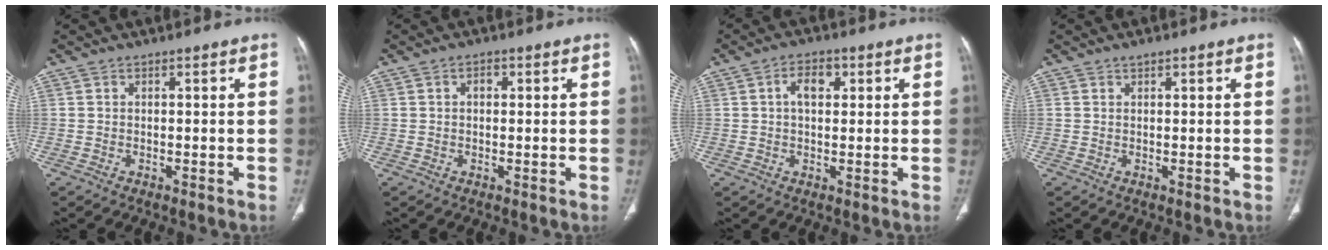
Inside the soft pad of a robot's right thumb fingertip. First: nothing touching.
{"total": 1.4, "force": [0.4, 1.0, 1.0], "torque": [-0.012, 0.007, 0.004]}
{"total": 4.7, "force": [1.4, 2.8, 3.5], "torque": [-0.049, 0.006, 0.019]}
{"total": 1.0, "force": [0.8, 0.4, 0.5], "torque": [-0.002, -0.002, 0.010]}